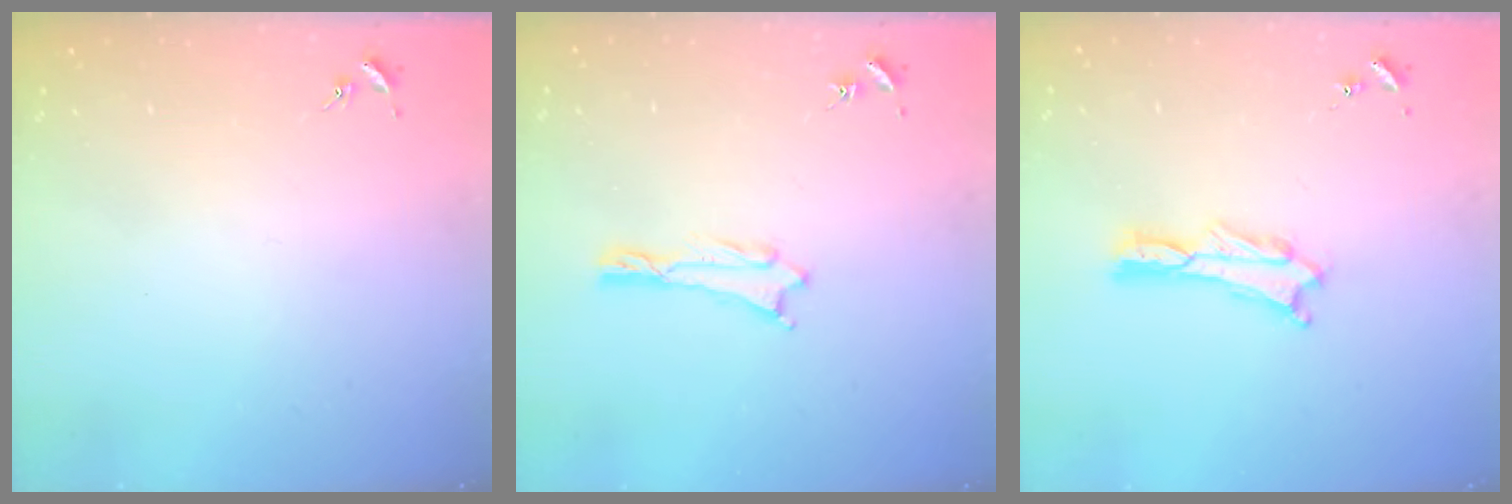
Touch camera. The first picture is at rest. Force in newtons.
{"total": 0.7, "press": 0.7, "slide": 0.1}
{"total": 1.1, "press": 1.1, "slide": 0.2}